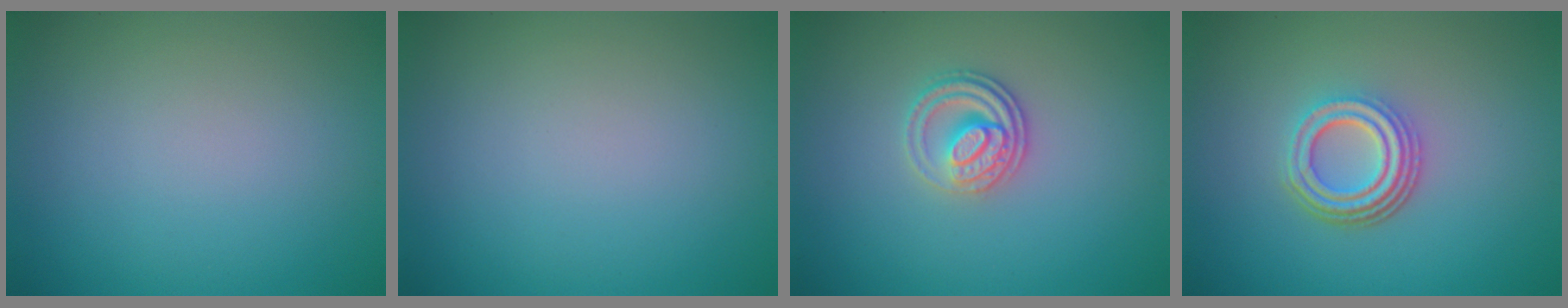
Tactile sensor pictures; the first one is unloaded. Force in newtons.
{"total": 0.0}
{"total": 2.8, "press": 2.6, "slide": 1.0}
{"total": 4.5, "press": 3.3, "slide": 3.0}